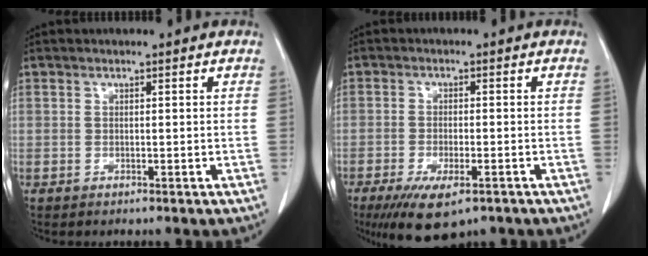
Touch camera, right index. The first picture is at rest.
{"total": 8.6, "force": [-5.4, 2.8, 6.0], "torque": [-0.099, -0.016, -0.082]}